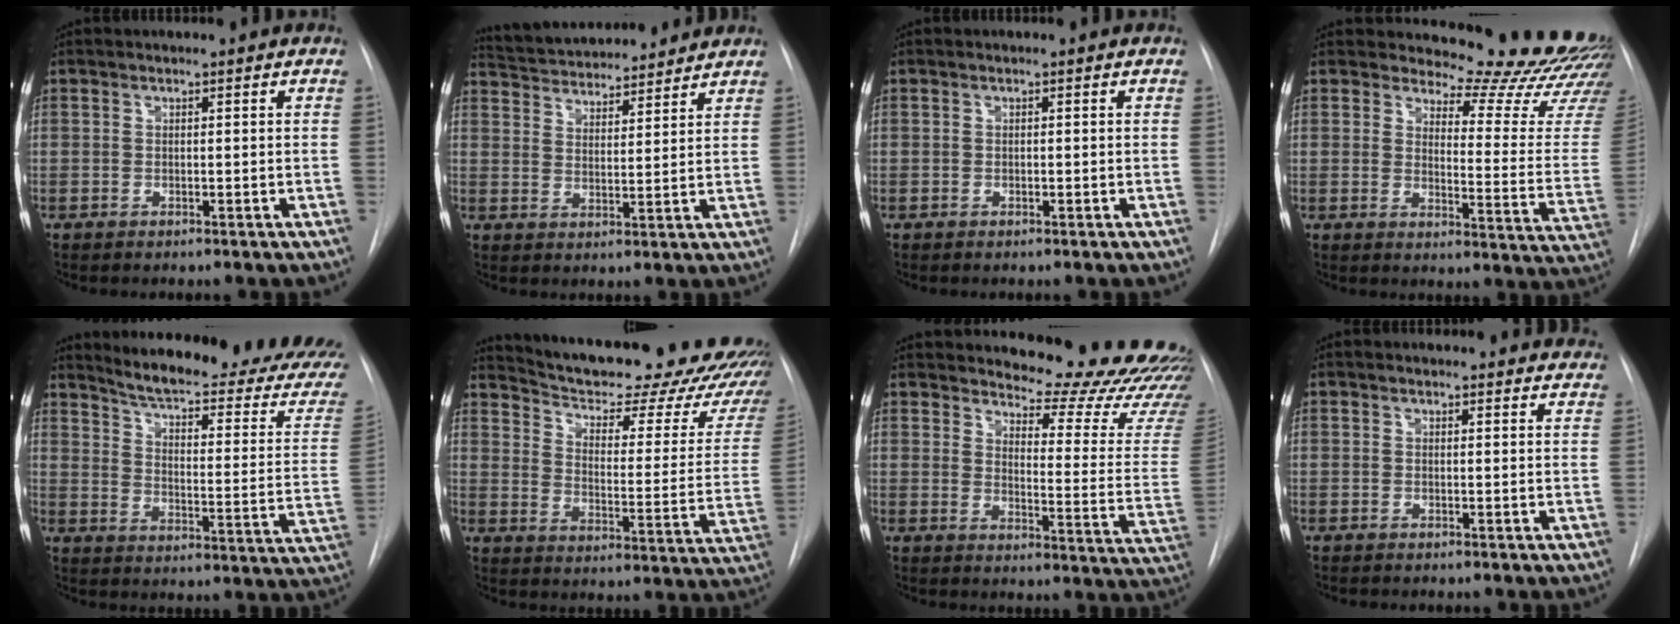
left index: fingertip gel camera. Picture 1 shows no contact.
{"total": 15.8, "force": [14.8, 3.2, 4.6], "torque": [-0.076, 0.028, 0.222]}
{"total": 0.0}
{"total": 22.1, "force": [21.2, 3.3, 5.3], "torque": [-0.049, -0.155, 0.226]}
{"total": 24.0, "force": [22.6, 0.8, 8.2], "torque": [-0.119, -0.110, 0.281]}
{"total": 26.2, "force": [23.5, 4.4, 10.9], "torque": [-0.159, -0.074, 0.293]}
{"total": 24.3, "force": [22.9, 3.2, 7.3], "torque": [-0.093, -0.142, 0.259]}
{"total": 12.9, "force": [12.3, 3.0, 2.4], "torque": [-0.001, -0.009, 0.118]}